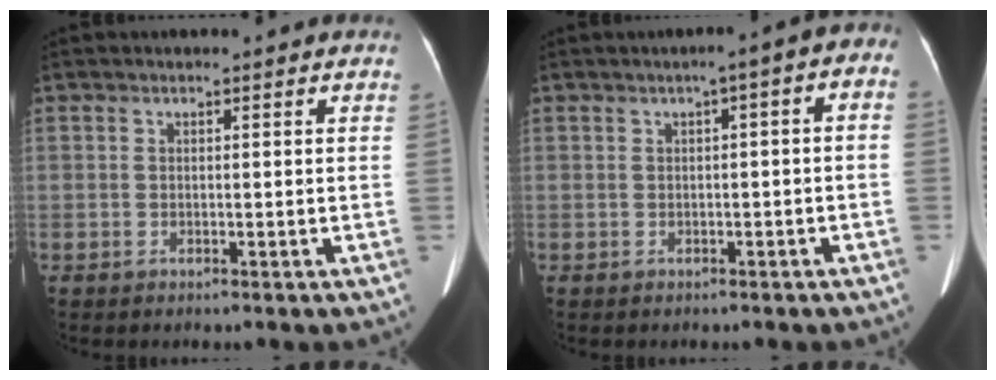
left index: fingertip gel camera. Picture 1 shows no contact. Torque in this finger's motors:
{"motor_torque": [0.20, -0.36, 0.00, -0.05]}